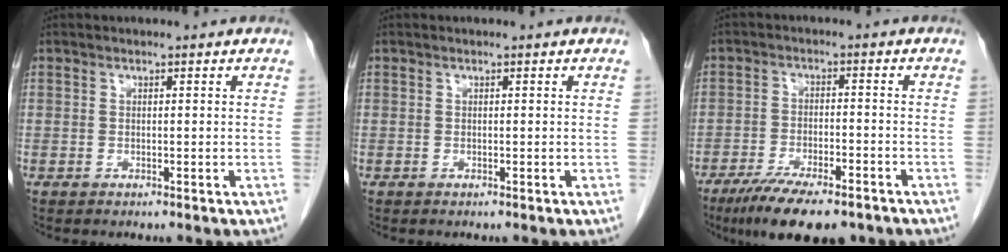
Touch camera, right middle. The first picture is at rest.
{"total": 0.0}
{"total": 11.9, "force": [-8.8, 3.3, 7.3], "torque": [-0.112, -0.017, -0.138]}